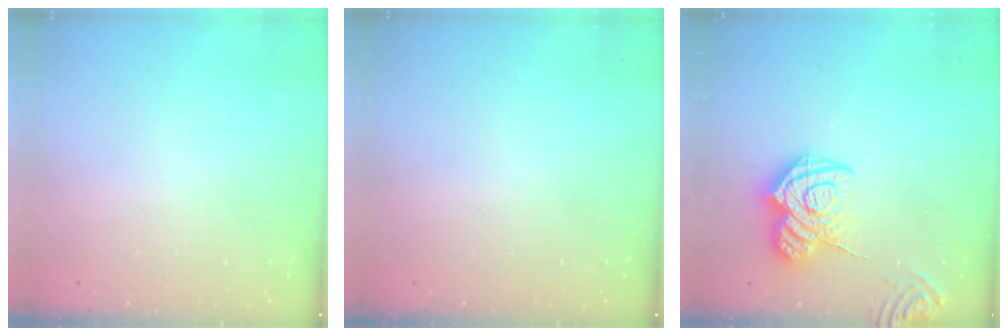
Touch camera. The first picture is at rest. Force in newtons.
{"total": 0.0}
{"total": 16.0, "press": 15.9, "slide": 1.7}